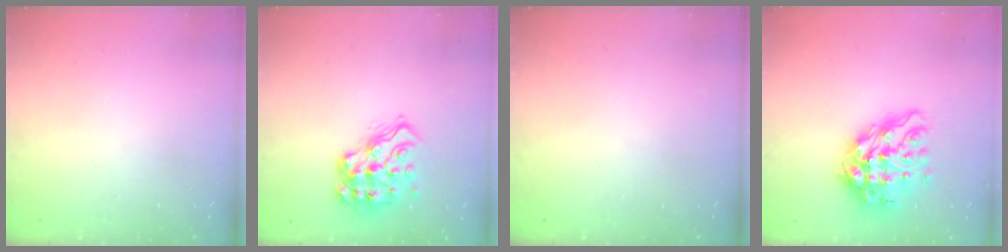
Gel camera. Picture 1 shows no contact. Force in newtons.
{"total": 14.1, "press": 14.1, "slide": 1.2}
{"total": 0.0}
{"total": 14.3, "press": 14.2, "slide": 1.6}